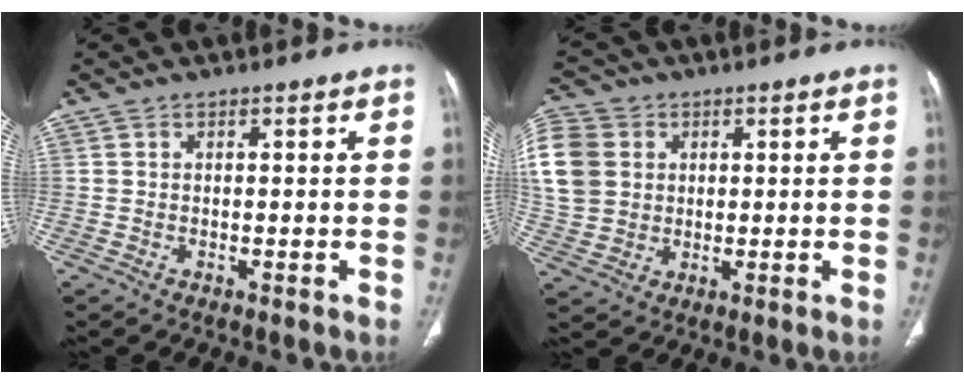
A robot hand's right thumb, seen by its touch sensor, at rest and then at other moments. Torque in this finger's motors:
{"motor_torque": [1.71, 1.76, 1.26, -0.09, 0.37]}